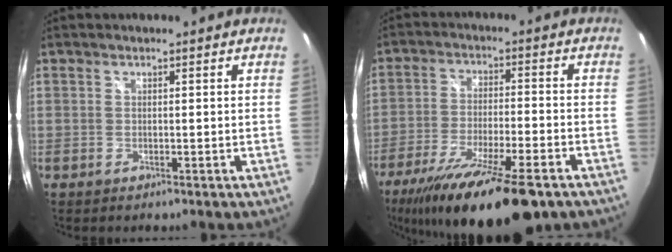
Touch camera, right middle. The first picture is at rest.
{"total": 20.6, "force": [-14.7, 4.3, 13.7], "torque": [-0.256, -0.047, -0.240]}